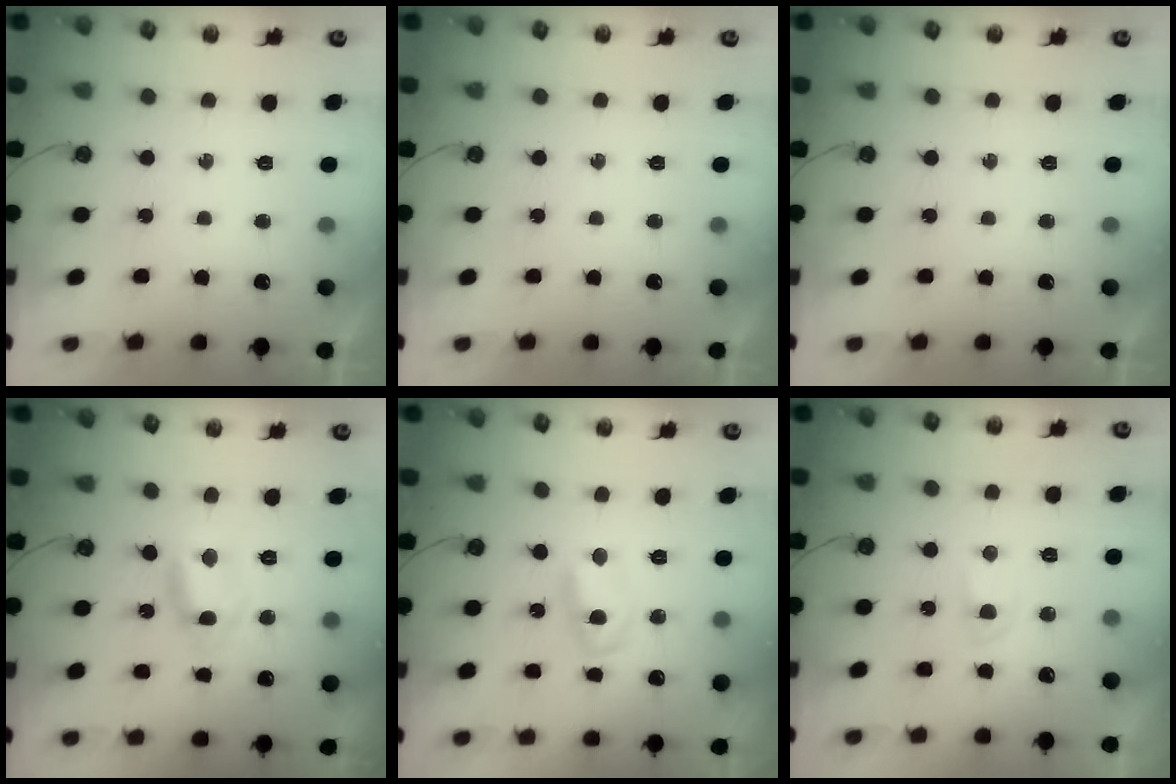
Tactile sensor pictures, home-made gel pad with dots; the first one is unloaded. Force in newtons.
{"total": 0.0}
{"total": 0.0}
{"total": 4.1, "press": 4.1, "slide": 0.2}
{"total": 5.4, "press": 5.4, "slide": 0.4}
{"total": 2.2, "press": 2.2, "slide": 0.4}